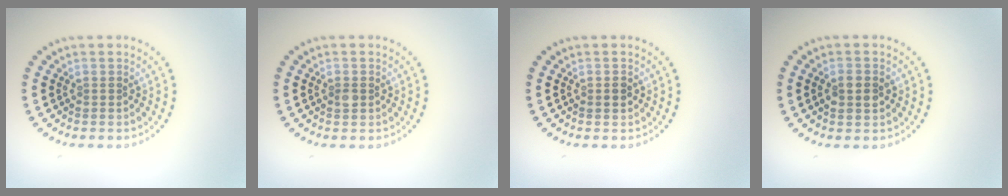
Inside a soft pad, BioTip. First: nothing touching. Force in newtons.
{"total": 0.9, "press": 0.9, "slide": 0.0}
{"total": 1.2, "press": 1.2, "slide": 0.1}
{"total": 2.0, "press": 2.0, "slide": 0.2}